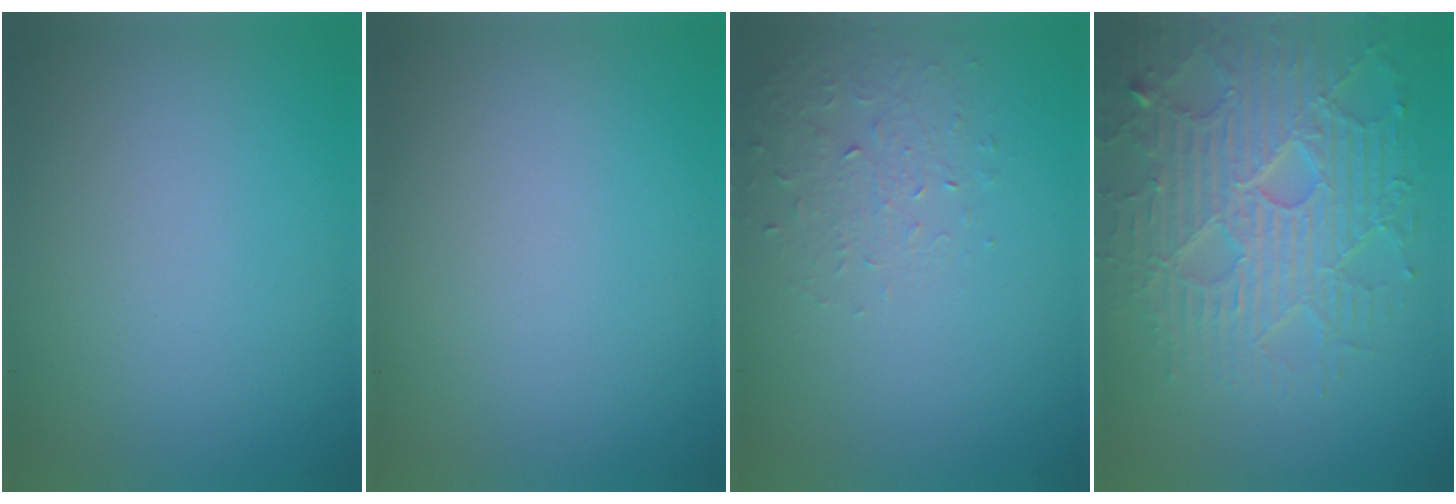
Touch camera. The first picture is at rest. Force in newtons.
{"total": 0.0}
{"total": 1.4, "press": 0.7, "slide": 1.2}
{"total": 6.9, "press": 5.5, "slide": 4.0}